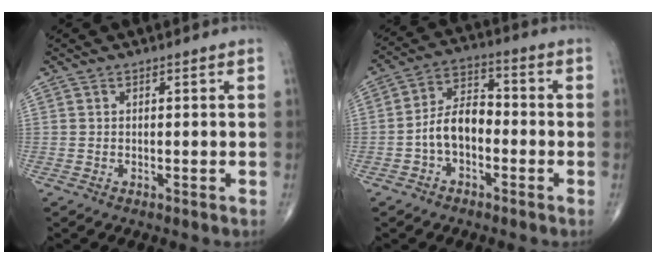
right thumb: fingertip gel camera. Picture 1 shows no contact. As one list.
[{"total": 8.2, "force": [-2.1, 4.9, 6.2], "torque": [-0.101, 0.038, -0.051]}]